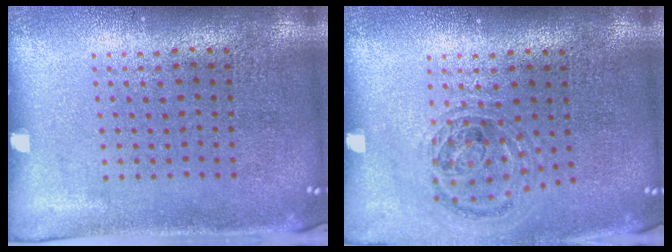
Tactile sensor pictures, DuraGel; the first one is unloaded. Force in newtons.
{"total": 1.0, "press": 1.0, "slide": 0.2}